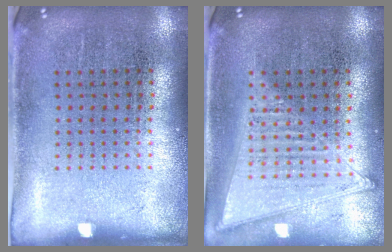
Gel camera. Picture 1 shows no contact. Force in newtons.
{"total": 1.4, "press": 1.4, "slide": 0.1}